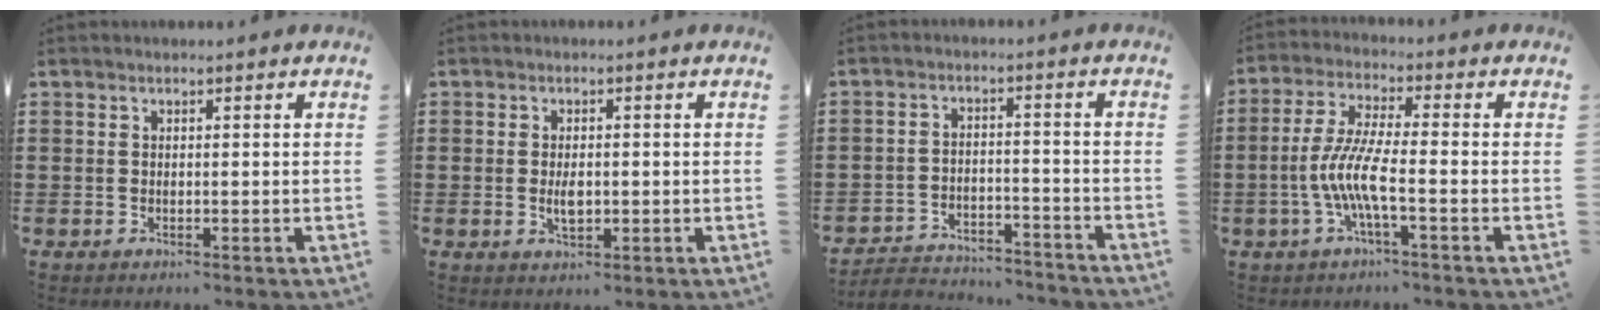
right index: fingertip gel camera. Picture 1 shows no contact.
{"total": 2.9, "force": [-0.2, 1.4, 2.5], "torque": [-0.039, -0.001, -0.006]}
{"total": 4.2, "force": [-4.1, 0.8, 0.3], "torque": [-0.018, 0.003, -0.088]}
{"total": 7.5, "force": [-2.5, 1.1, 7.0], "torque": [-0.162, -0.015, -0.056]}